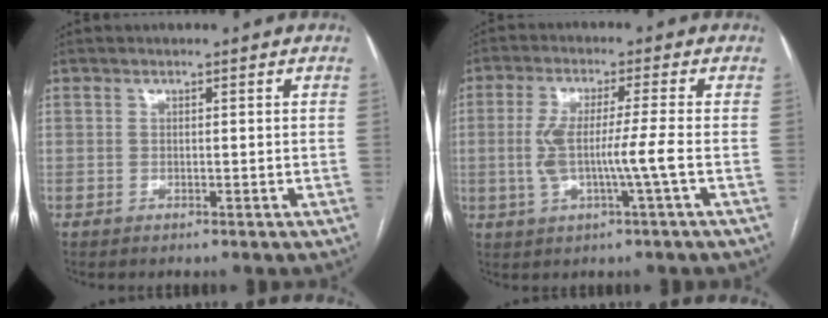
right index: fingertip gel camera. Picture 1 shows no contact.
{"total": 7.1, "force": [-1.1, -0.3, 7.0], "torque": [-0.142, 0.003, -0.017]}